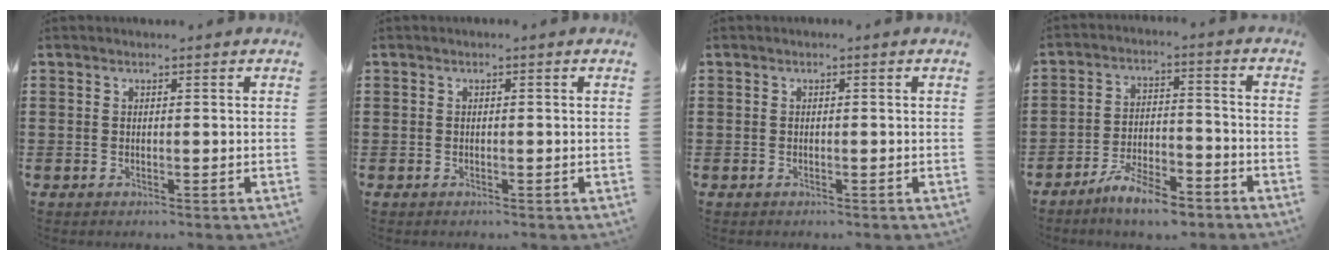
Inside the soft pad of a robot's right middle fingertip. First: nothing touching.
{"total": 0.0}
{"total": 0.0}
{"total": 7.2, "force": [-6.0, 1.4, 3.7], "torque": [-0.077, 0.002, -0.113]}